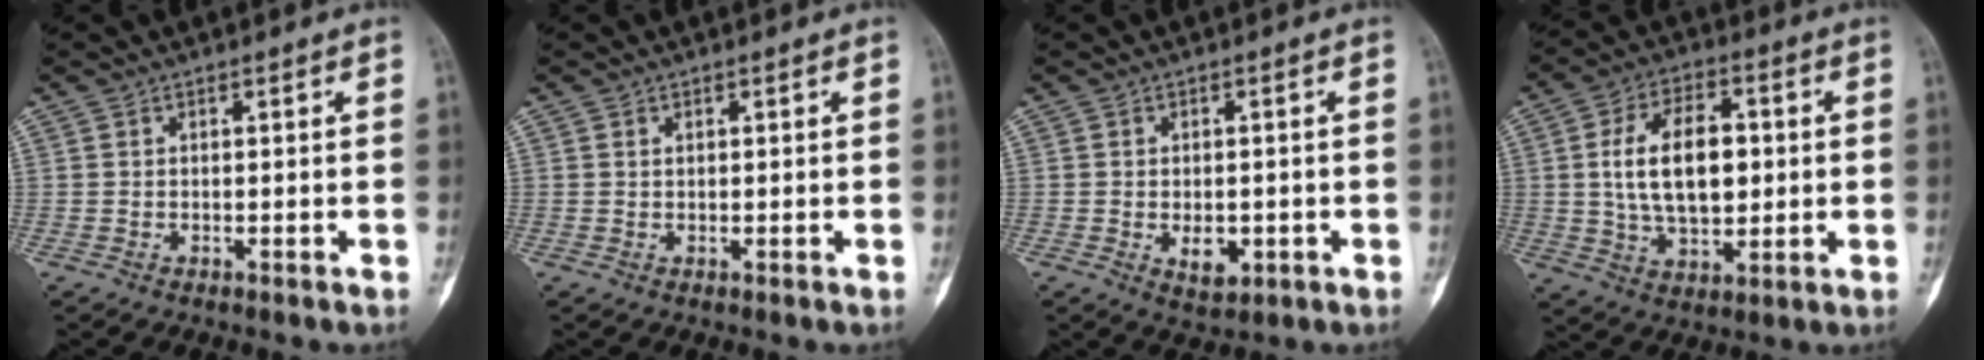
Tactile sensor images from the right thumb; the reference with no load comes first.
{"total": 0.6, "force": [0.3, 0.4, 0.3], "torque": [-0.005, 0.000, 0.006]}
{"total": 4.5, "force": [-1.1, 2.7, 3.4], "torque": [-0.038, -0.003, -0.007]}
{"total": 14.6, "force": [1.5, 8.4, 11.8], "torque": [-0.185, 0.003, 0.027]}